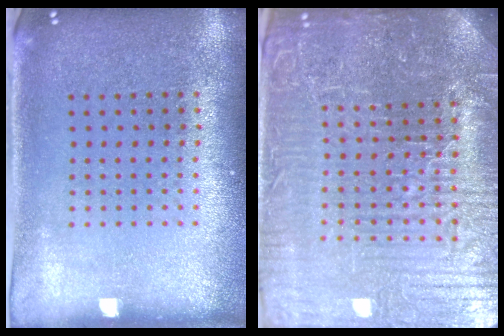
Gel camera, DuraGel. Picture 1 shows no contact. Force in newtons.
{"total": 6.5, "press": 5.9, "slide": 2.8}